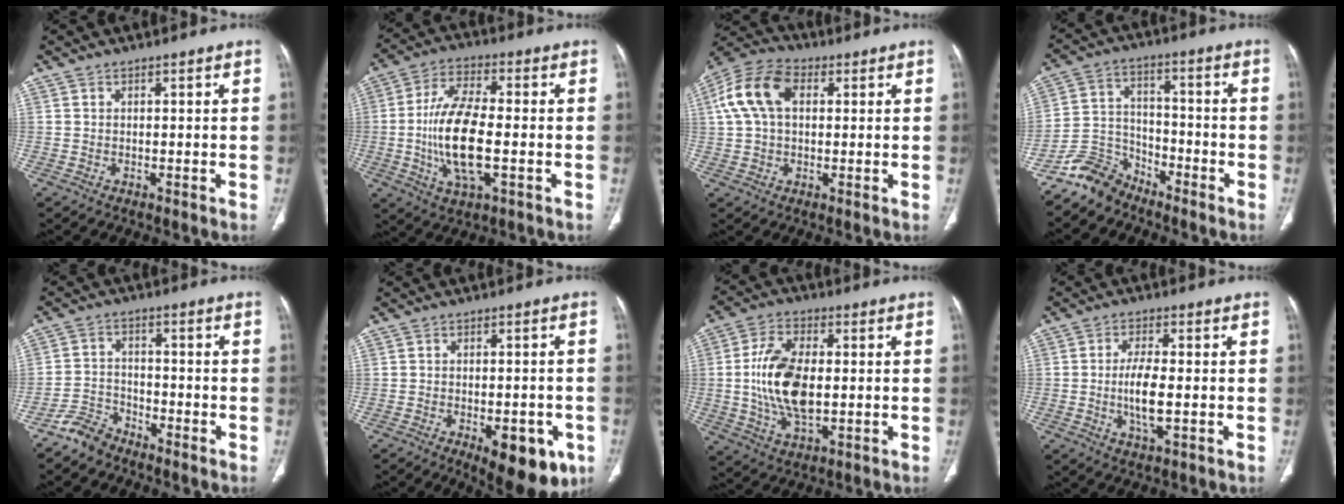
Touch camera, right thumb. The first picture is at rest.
{"total": 14.7, "force": [-2.1, 5.8, 13.4], "torque": [-0.269, 0.007, -0.040]}
{"total": 12.1, "force": [2.8, 7.8, 8.8], "torque": [-0.177, 0.030, 0.045]}
{"total": 8.0, "force": [-6.9, 3.9, 1.0], "torque": [-0.006, 0.059, -0.143]}
{"total": 4.9, "force": [-4.3, 2.2, 0.8], "torque": [-0.012, 0.024, -0.089]}
{"total": 12.0, "force": [-5.4, 5.3, 9.3], "torque": [-0.098, 0.007, -0.063]}
{"total": 13.8, "force": [-0.2, 7.4, 11.7], "torque": [-0.227, 0.002, -0.001]}
{"total": 7.0, "force": [-1.0, 2.4, 6.4], "torque": [-0.131, -0.004, -0.020]}